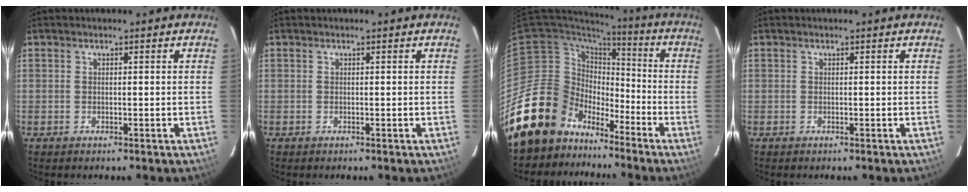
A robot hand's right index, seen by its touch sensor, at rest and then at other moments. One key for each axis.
{"total": 0.0}
{"total": 16.2, "fx": -11.5, "fy": 11.1, "fz": 2.6, "tx": -0.083, "ty": 0.028, "tz": -0.193}
{"total": 0.0}